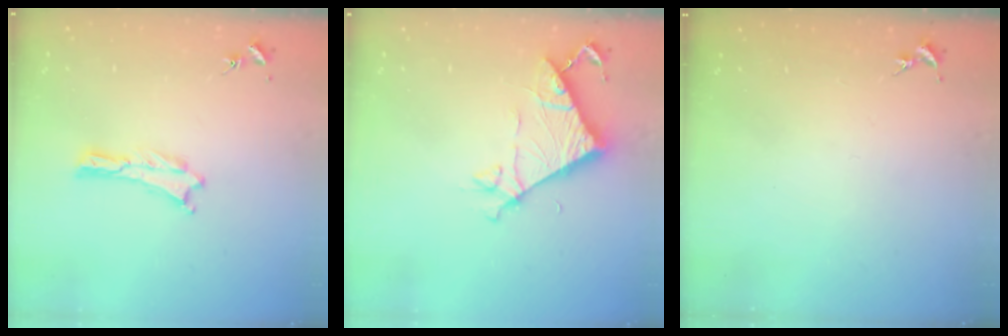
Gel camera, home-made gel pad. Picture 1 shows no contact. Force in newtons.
{"total": 7.5, "press": 7.5, "slide": 0.5}
{"total": 0.0}